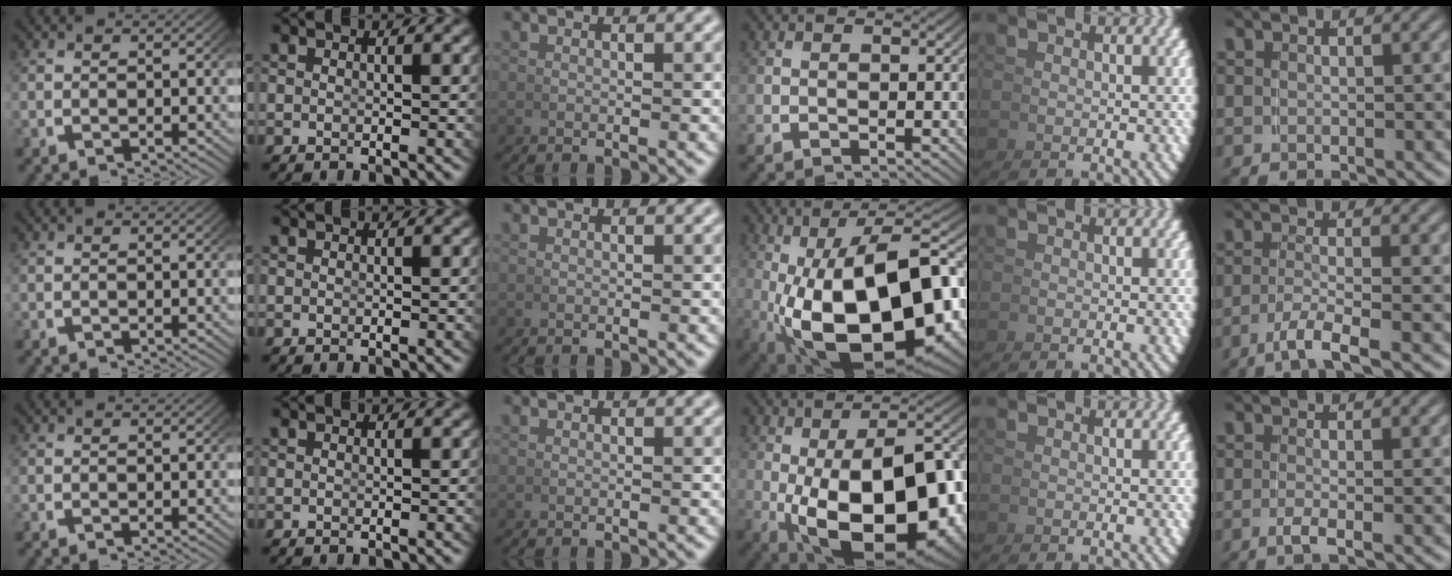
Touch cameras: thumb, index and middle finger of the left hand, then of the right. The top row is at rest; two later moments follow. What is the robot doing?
{"motion": "lift_and_place", "object": "bowl"}